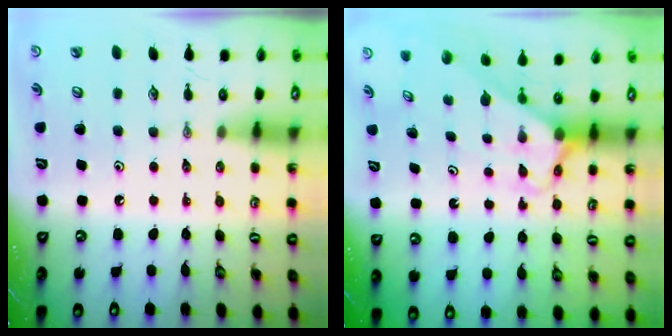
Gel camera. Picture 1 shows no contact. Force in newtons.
{"total": 2.8, "press": 2.8, "slide": 0.2}